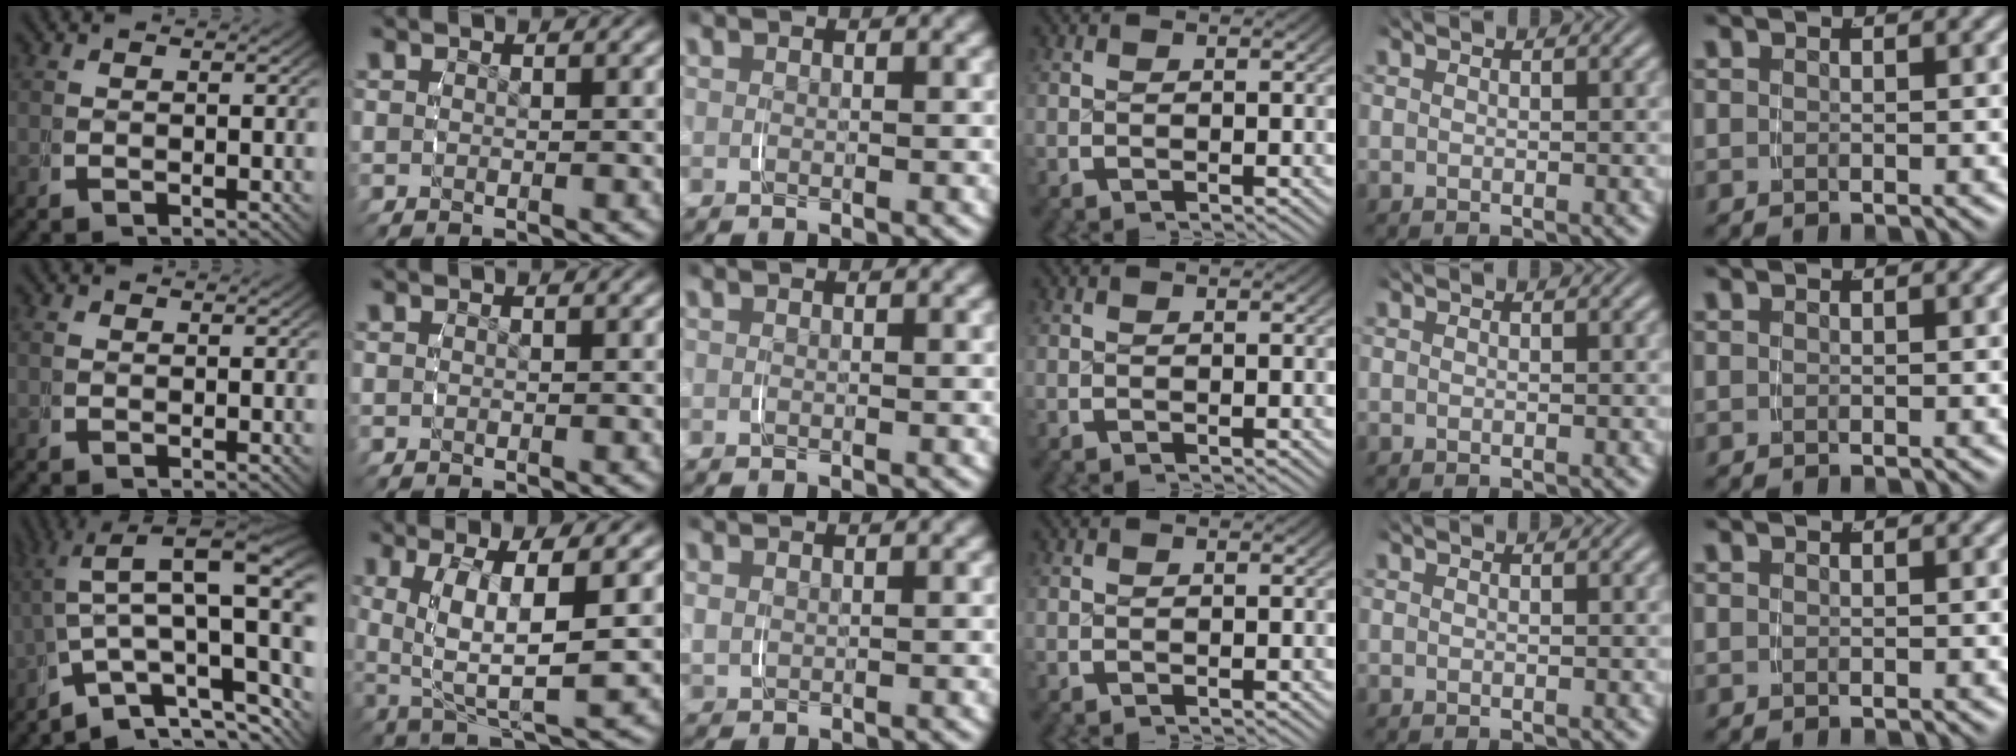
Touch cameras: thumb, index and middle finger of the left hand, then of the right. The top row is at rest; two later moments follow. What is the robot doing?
{"motion": "grasp_and_lifting", "object": "shirt"}